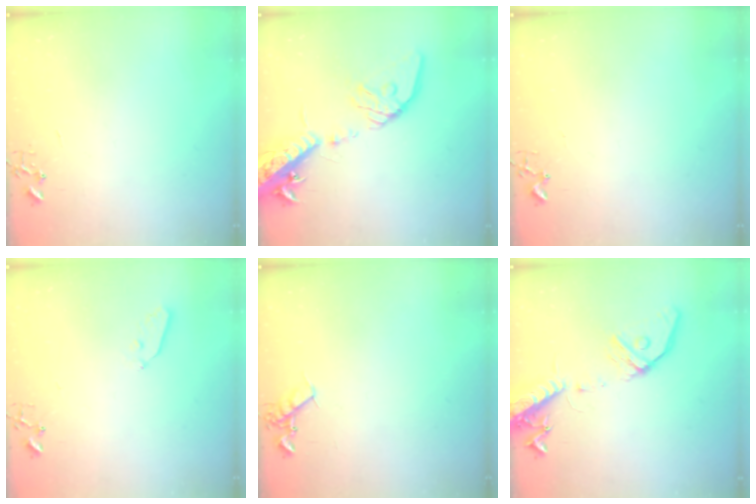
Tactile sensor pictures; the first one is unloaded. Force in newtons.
{"total": 19.7, "press": 19.2, "slide": 4.1}
{"total": 1.7, "press": 1.6, "slide": 0.2}
{"total": 3.2, "press": 3.2, "slide": 0.5}
{"total": 7.5, "press": 7.5, "slide": 0.8}
{"total": 17.0, "press": 16.7, "slide": 3.3}